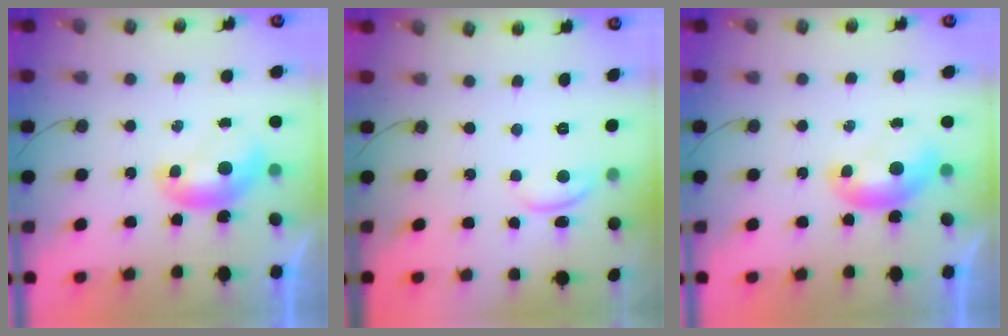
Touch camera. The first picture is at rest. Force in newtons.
{"total": 1.3, "press": 1.3, "slide": 0.3}
{"total": 0.0}